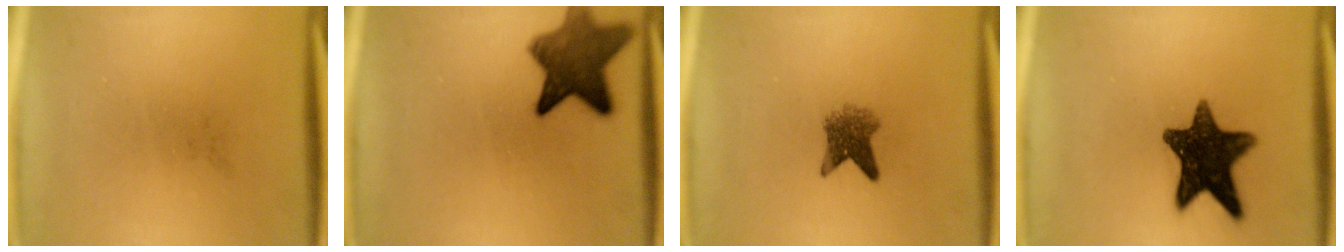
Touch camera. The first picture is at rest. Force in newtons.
{"total": 9.3}
{"total": 4.0}
{"total": 13.6}